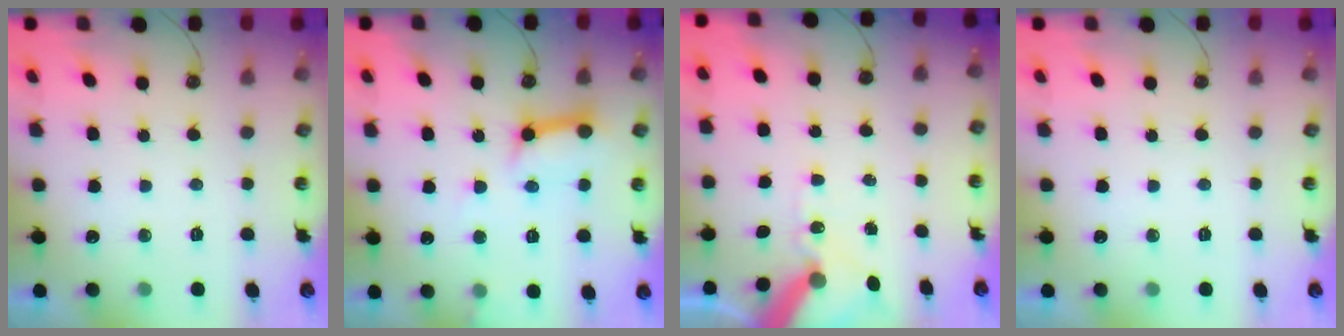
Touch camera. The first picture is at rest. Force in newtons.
{"total": 9.8, "press": 9.7, "slide": 1.1}
{"total": 10.3, "press": 10.2, "slide": 1.4}
{"total": 0.0}